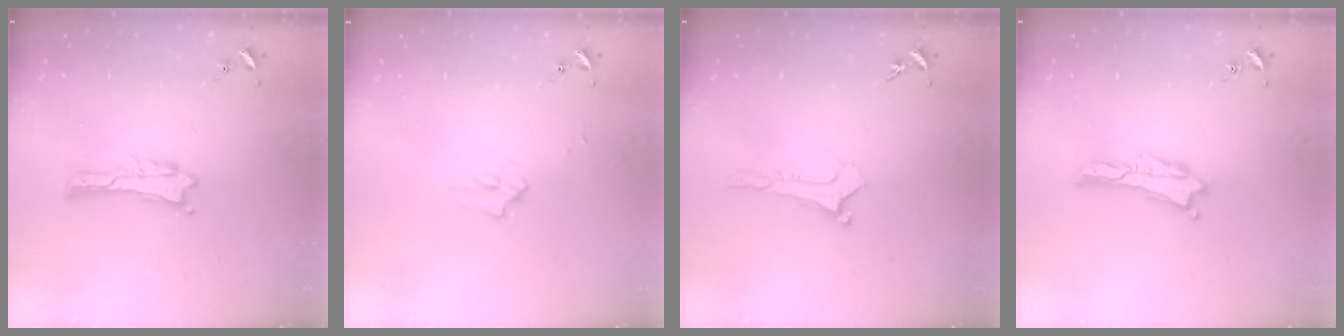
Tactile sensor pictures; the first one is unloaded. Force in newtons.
{"total": 2.2, "press": 2.2, "slide": 0.3}
{"total": 0.0}
{"total": 0.0}